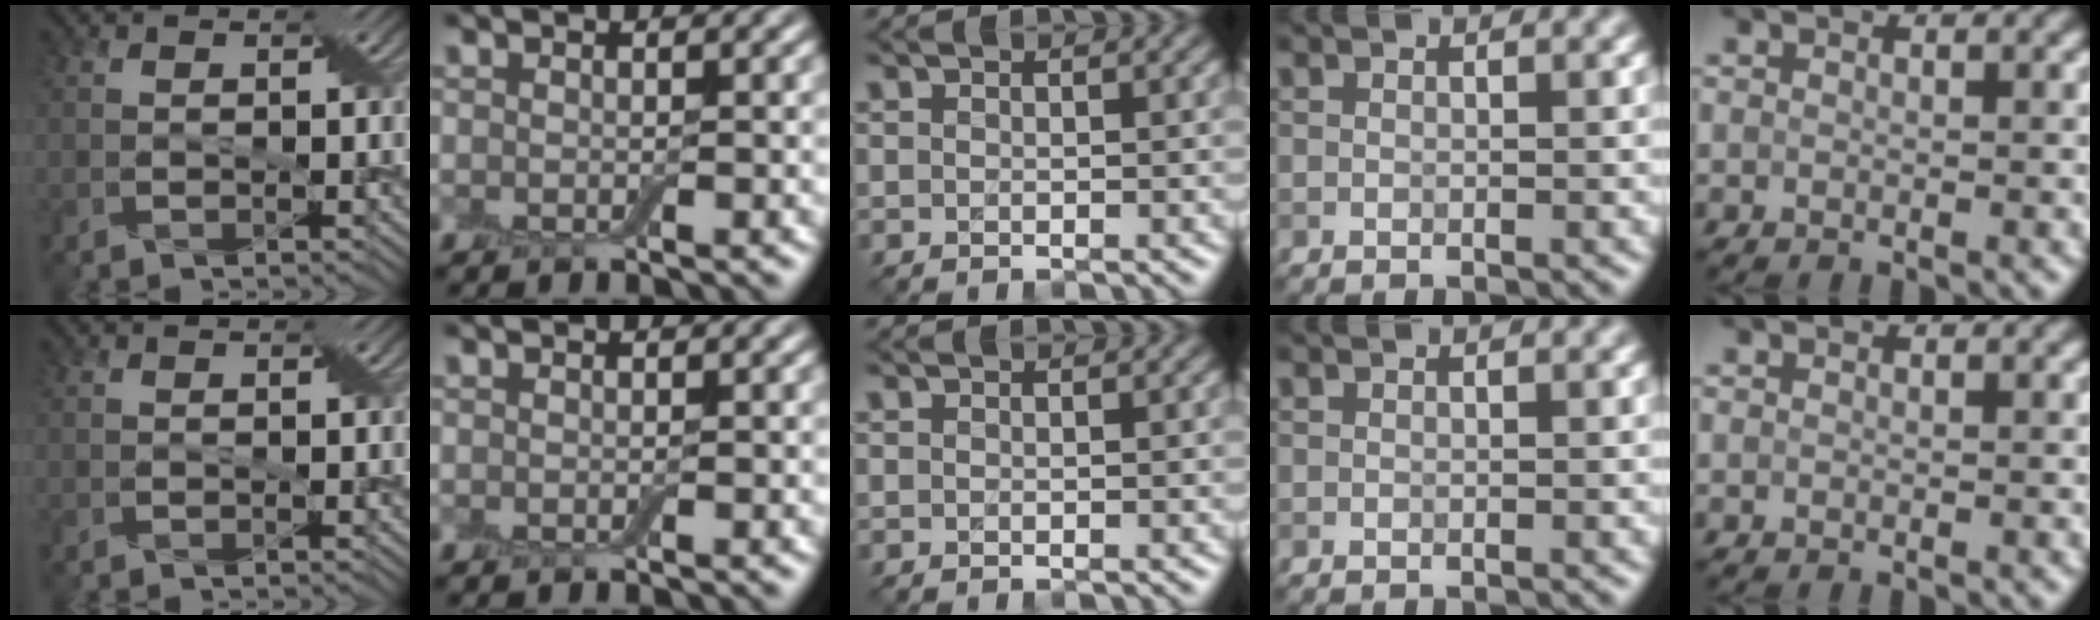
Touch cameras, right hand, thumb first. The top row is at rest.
{}